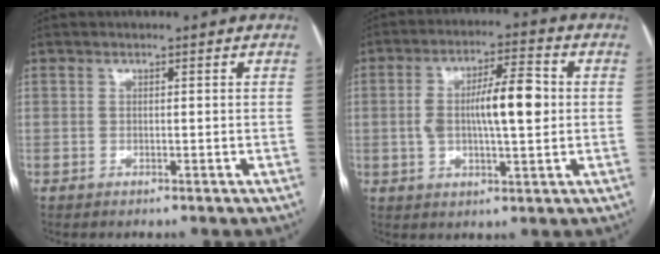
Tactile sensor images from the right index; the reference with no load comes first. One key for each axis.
{"total": 10.7, "fx": 0.5, "fy": 2.7, "fz": 10.3, "tx": -0.184, "ty": 0.020, "tz": 0.009}